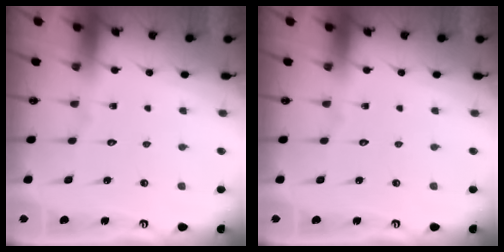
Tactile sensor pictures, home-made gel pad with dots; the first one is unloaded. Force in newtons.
{"total": 0.0}